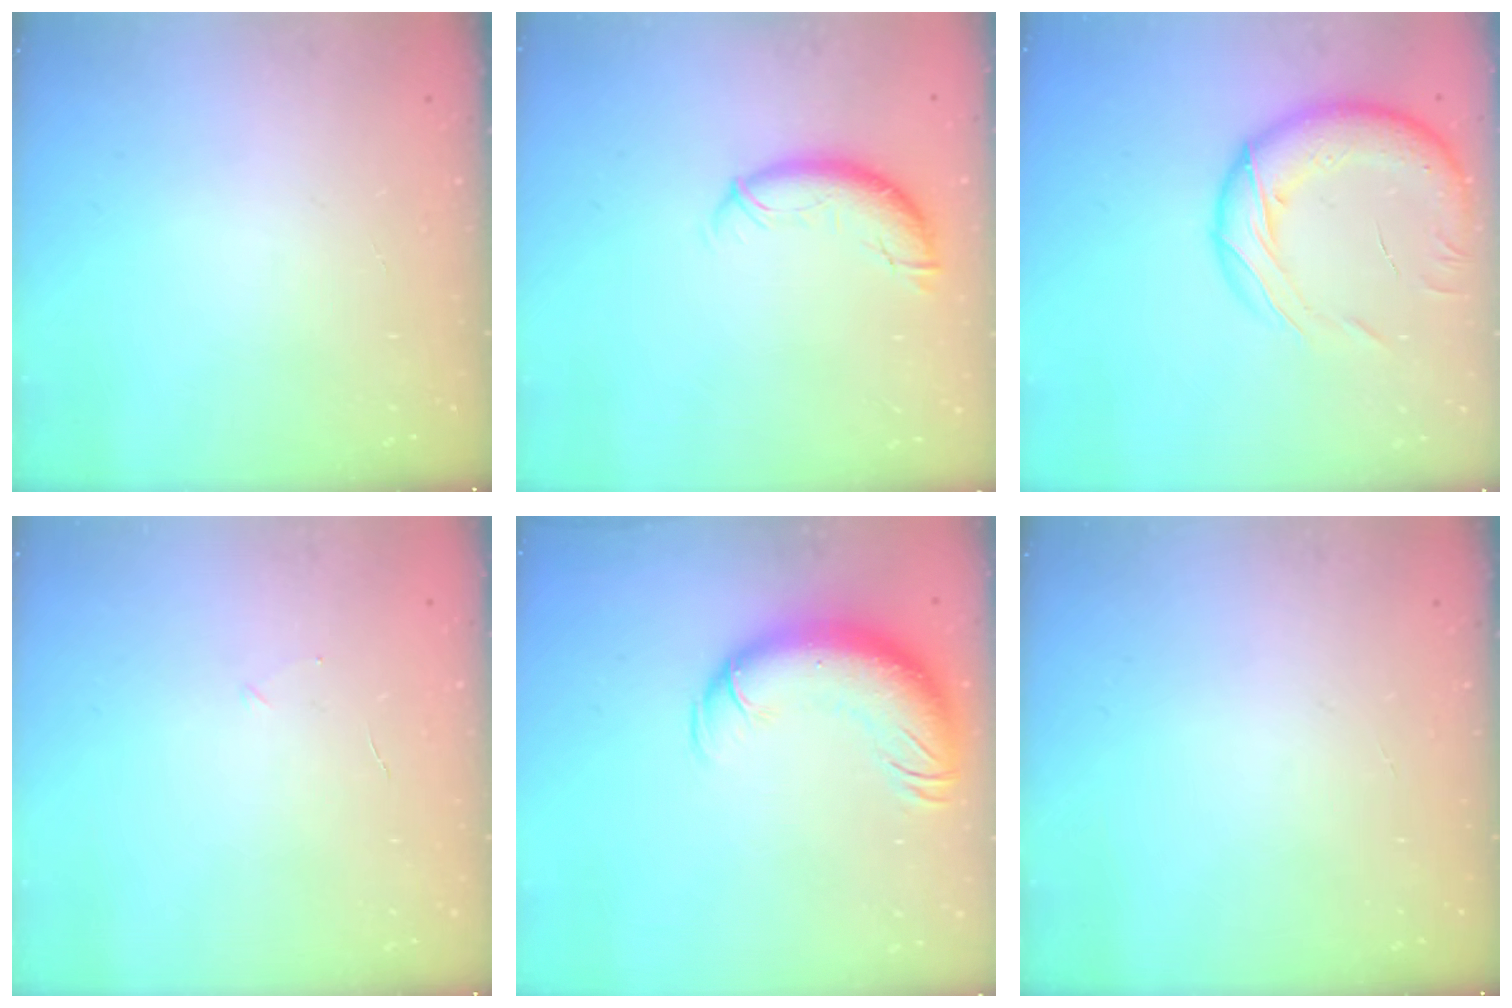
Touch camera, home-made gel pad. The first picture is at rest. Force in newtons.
{"total": 9.4, "press": 9.3, "slide": 1.7}
{"total": 19.1, "press": 18.6, "slide": 4.3}
{"total": 2.5, "press": 2.3, "slide": 0.8}
{"total": 14.6, "press": 14.2, "slide": 3.4}
{"total": 0.0}